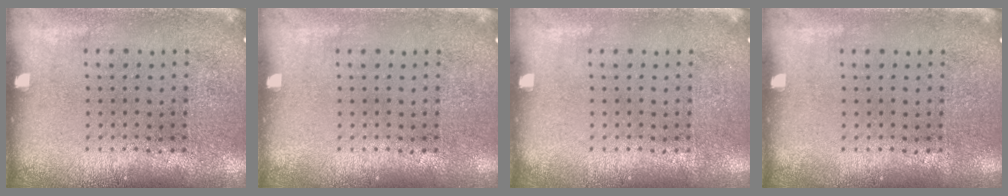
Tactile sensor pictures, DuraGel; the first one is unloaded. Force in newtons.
{"total": 0.0}
{"total": 0.0}
{"total": 0.0}